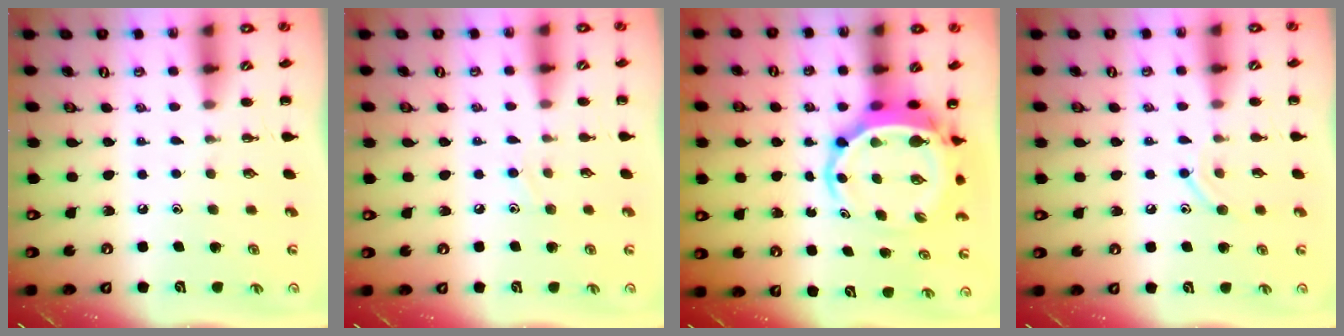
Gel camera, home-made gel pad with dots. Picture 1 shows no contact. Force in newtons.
{"total": 5.6, "press": 5.2, "slide": 2.0}
{"total": 6.8, "press": 6.6, "slide": 1.6}
{"total": 8.0, "press": 7.8, "slide": 1.4}